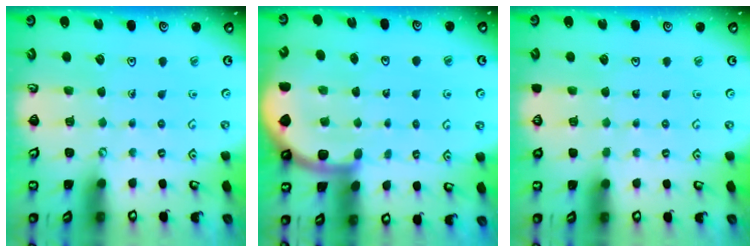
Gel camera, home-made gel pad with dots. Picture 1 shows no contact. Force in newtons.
{"total": 4.0, "press": 4.0, "slide": 0.6}
{"total": 0.0}